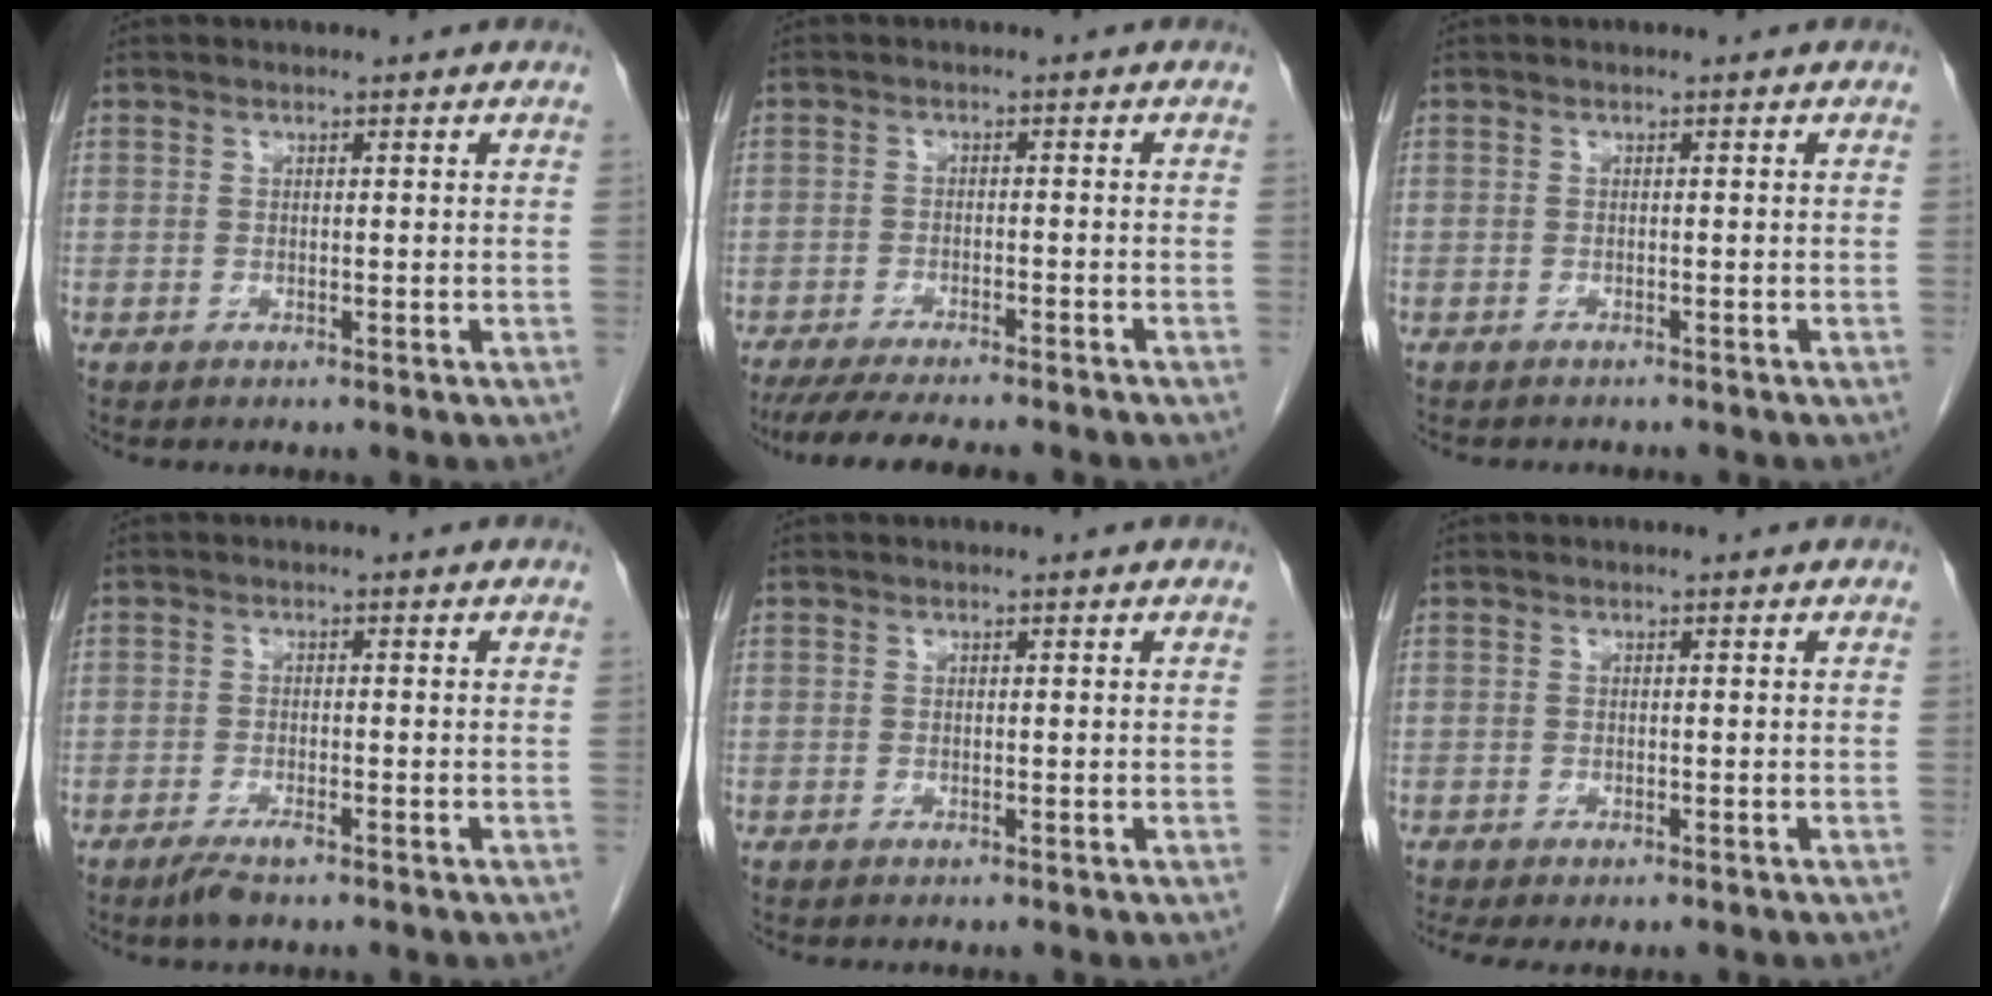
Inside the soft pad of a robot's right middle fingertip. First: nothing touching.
{"total": 13.1, "force": [-11.4, 1.6, 6.3], "torque": [-0.094, -0.021, -0.160]}
{"total": 3.3, "force": [-3.0, 0.8, 1.1], "torque": [-0.018, -0.006, -0.036]}
{"total": 2.8, "force": [-2.0, 0.5, 1.9], "torque": [-0.042, -0.005, -0.035]}
{"total": 0.0}
{"total": 3.9, "force": [-3.0, 1.4, 2.1], "torque": [-0.030, -0.013, -0.042]}